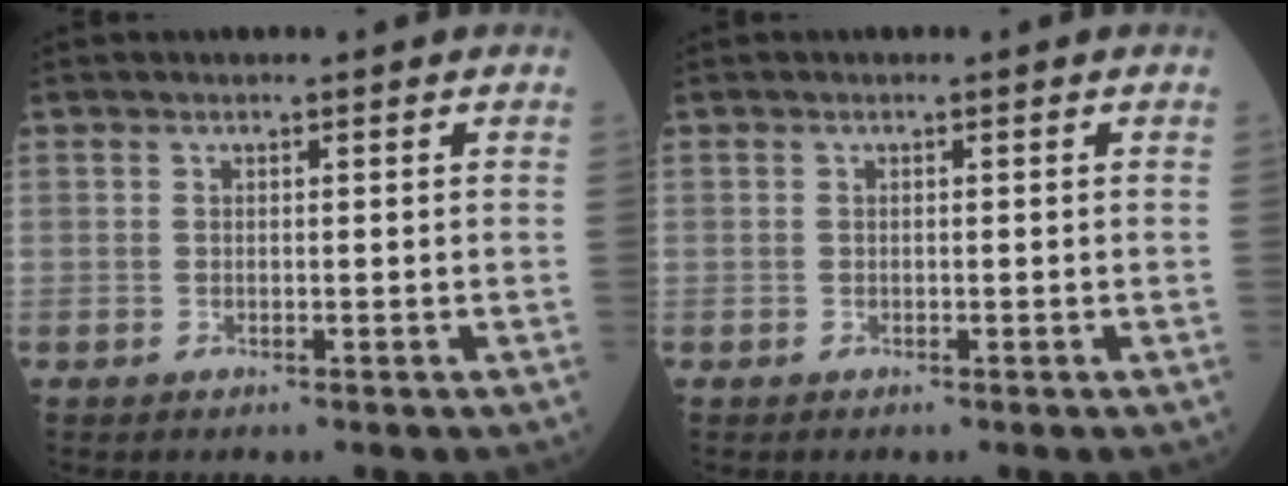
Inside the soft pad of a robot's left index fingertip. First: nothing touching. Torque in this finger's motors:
{"motor_torque": [0.17, -0.06, -0.03, 0.02]}